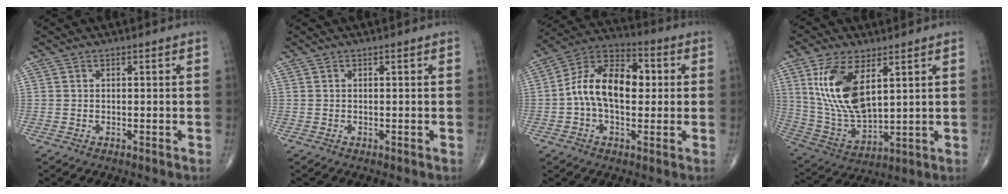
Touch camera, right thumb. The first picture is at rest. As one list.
[{"total": 0.0}, {"total": 14.7, "force": [0.5, 8.9, 11.7], "torque": [-0.186, 0.034, -0.004]}, {"total": 15.2, "force": [5.5, 7.2, 12.2], "torque": [-0.239, -0.023, 0.122]}]